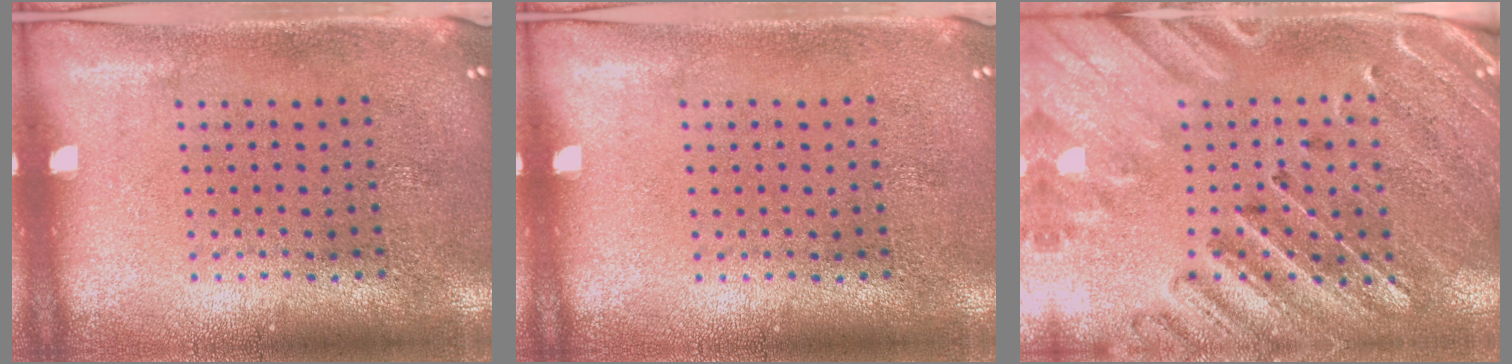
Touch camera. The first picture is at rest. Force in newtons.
{"total": 0.0}
{"total": 2.9, "press": 2.7, "slide": 0.9}